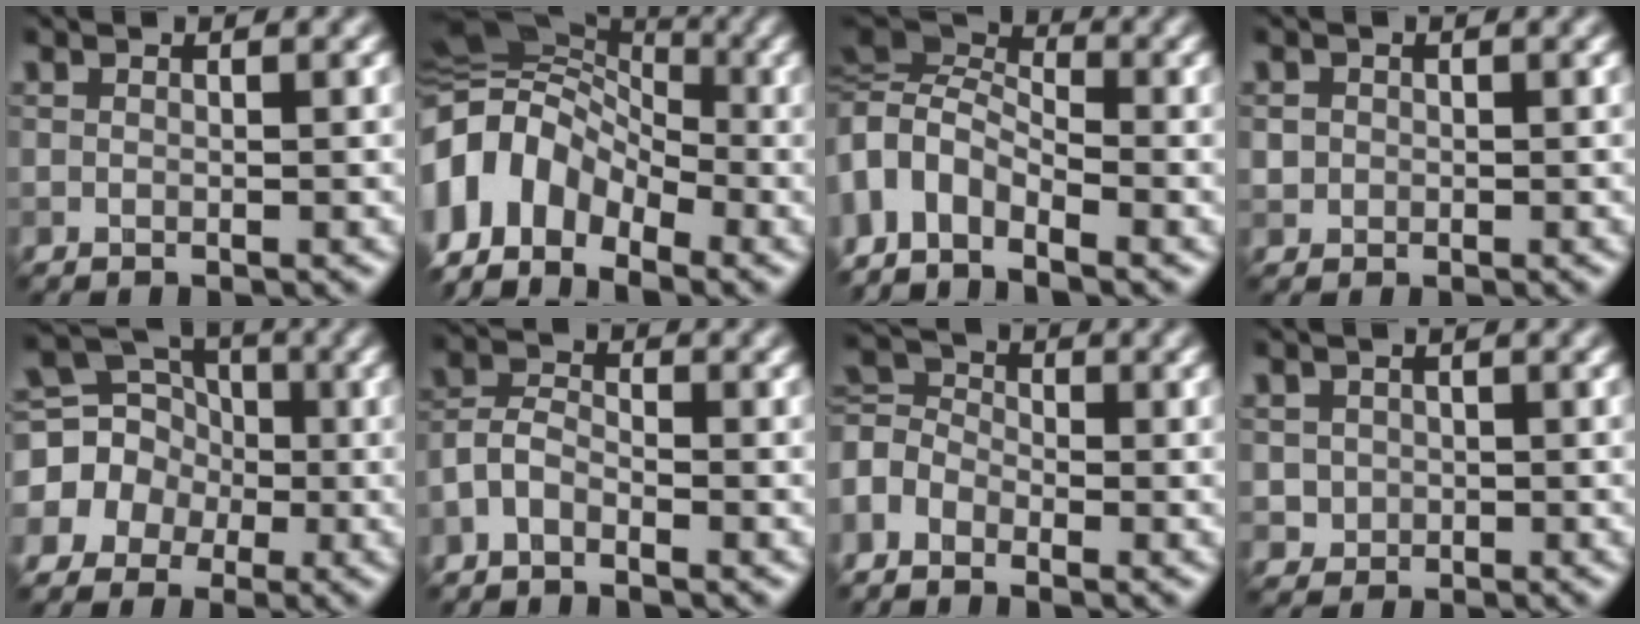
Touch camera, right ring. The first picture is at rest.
{"total": 8.8, "force": [-3.4, 6.4, 5.0], "torque": [-0.095, 0.010, -0.080]}
{"total": 6.3, "force": [-2.3, 3.8, 4.4], "torque": [-0.093, 0.004, -0.062]}
{"total": 1.0, "force": [-0.1, 1.0, 0.2], "torque": [0.006, -0.005, 0.002]}
{"total": 8.5, "force": [-0.4, 7.9, 3.2], "torque": [-0.070, 0.032, -0.044]}
{"total": 2.5, "force": [-1.8, 1.1, 1.4], "torque": [-0.028, 0.007, -0.047]}
{"total": 3.9, "force": [-2.1, 2.7, 1.9], "torque": [-0.043, 0.008, -0.060]}
{"total": 1.4, "force": [0.0, 1.4, 0.2], "torque": [0.003, -0.006, 0.002]}